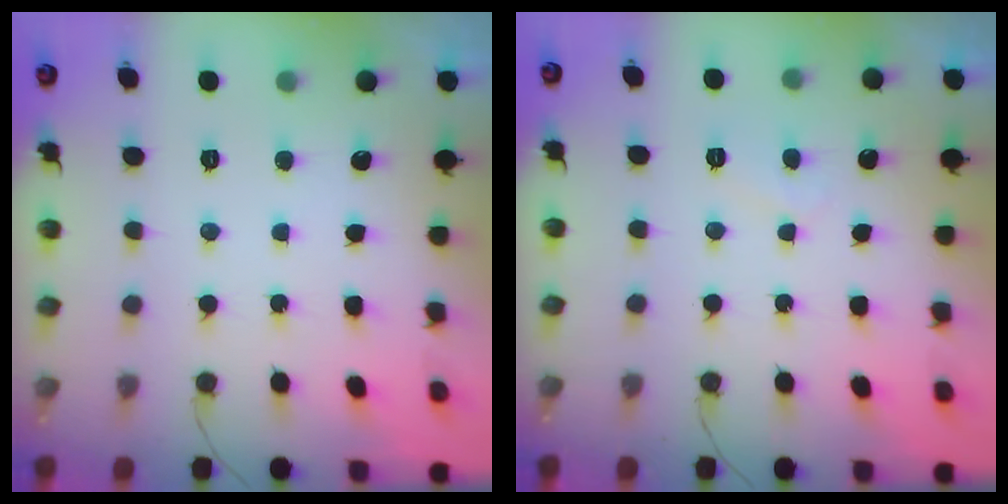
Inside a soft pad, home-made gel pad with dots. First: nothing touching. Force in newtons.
{"total": 3.0, "press": 2.9, "slide": 0.3}